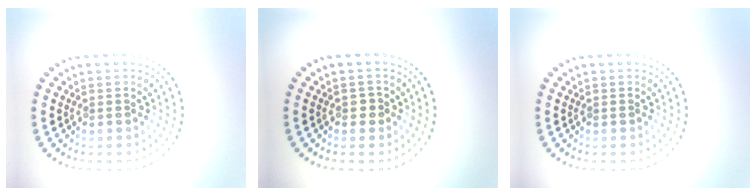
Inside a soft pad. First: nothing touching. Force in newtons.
{"total": 0.7, "press": 0.7, "slide": 0.1}
{"total": 0.0}